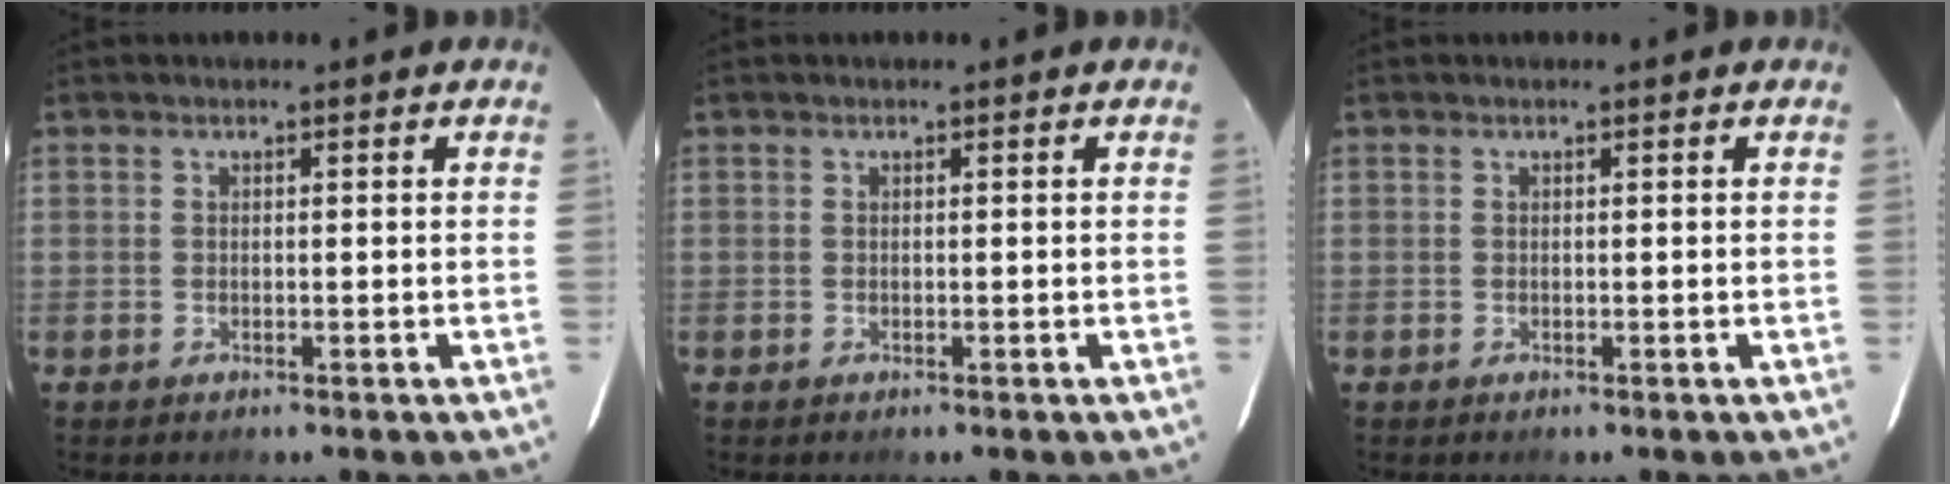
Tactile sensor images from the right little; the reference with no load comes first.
{"total": 0.0}
{"total": 0.0}